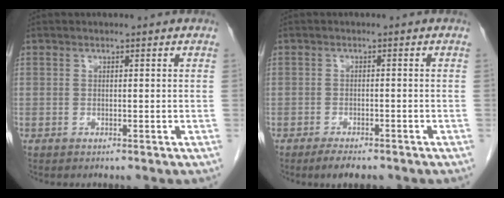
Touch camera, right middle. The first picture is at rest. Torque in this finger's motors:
{"motor_torque": [0.57, -0.36, 0.01, 0.03]}